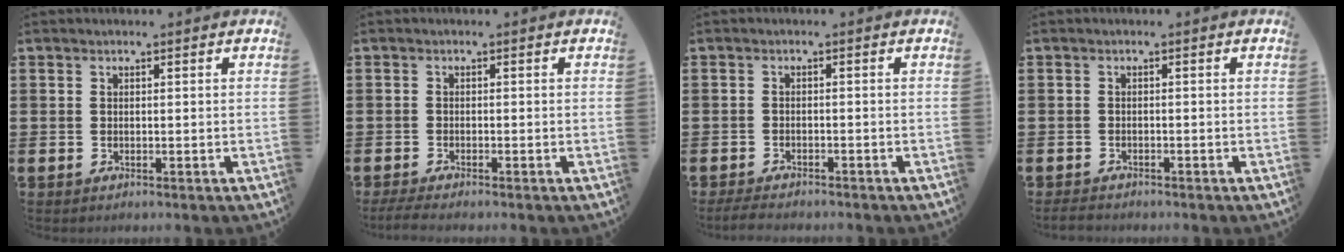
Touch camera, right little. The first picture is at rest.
{"total": 1.3, "force": [-0.9, 0.1, 0.9], "torque": [-0.015, -0.001, -0.018]}
{"total": 1.6, "force": [-1.5, 0.2, 0.5], "torque": [-0.012, 0.004, -0.030]}
{"total": 0.9, "force": [-0.8, 0.2, 0.3], "torque": [-0.008, 0.001, -0.018]}